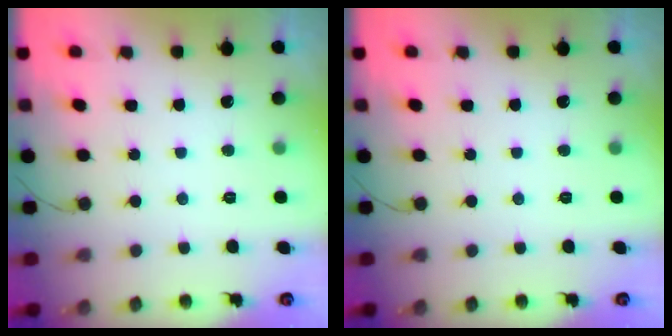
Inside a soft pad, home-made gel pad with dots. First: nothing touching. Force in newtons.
{"total": 0.0}